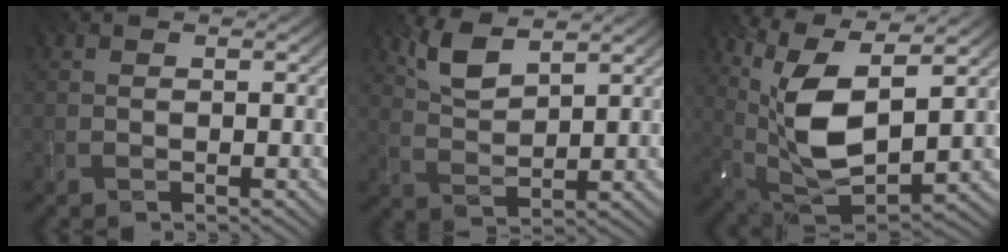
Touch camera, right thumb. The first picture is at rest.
{"total": 5.2, "force": [3.5, 1.7, 3.3], "torque": [-0.085, -0.001, 0.077]}
{"total": 13.9, "force": [4.7, 5.5, 11.9], "torque": [-0.264, 0.001, 0.090]}